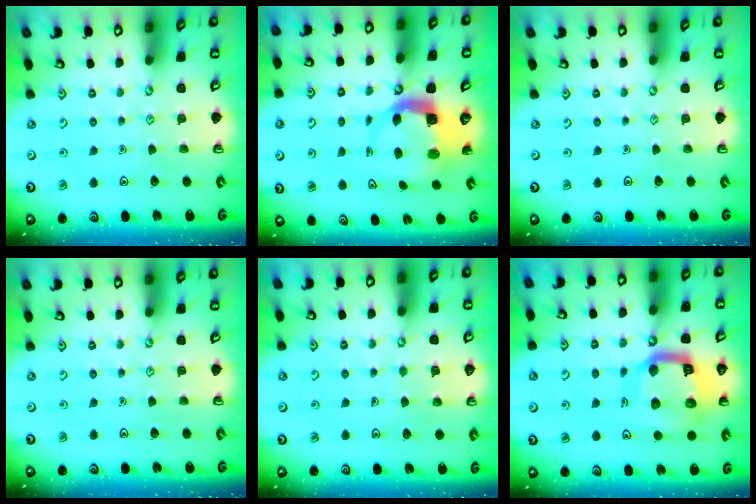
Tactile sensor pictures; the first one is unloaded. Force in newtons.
{"total": 5.7, "press": 5.7, "slide": 0.8}
{"total": 0.0}
{"total": 0.0}
{"total": 3.9, "press": 3.9, "slide": 0.3}
{"total": 16.4, "press": 16.3, "slide": 2.0}